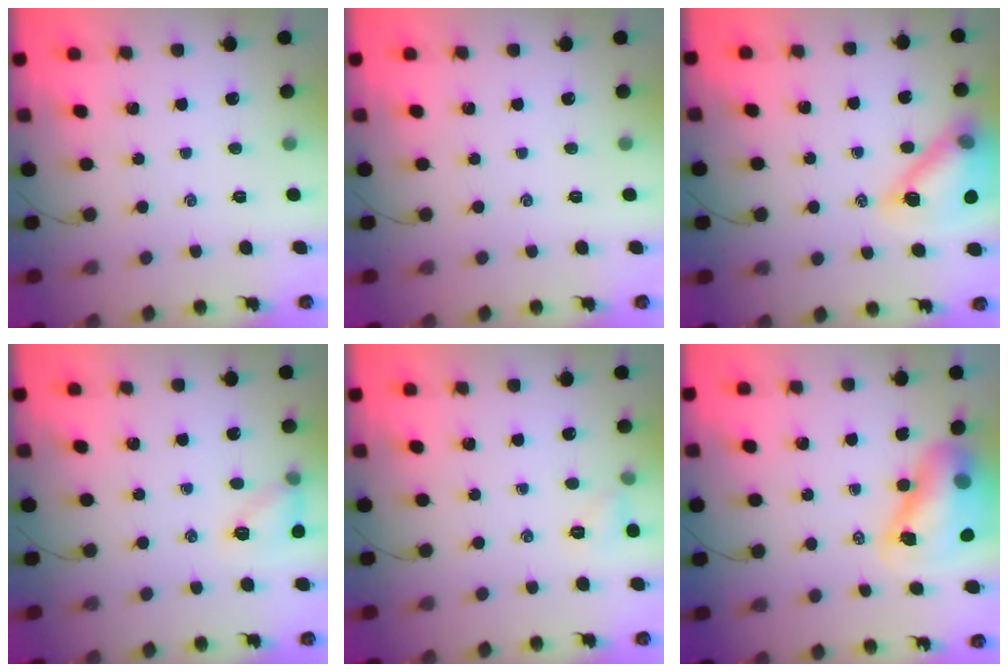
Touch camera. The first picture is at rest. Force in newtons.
{"total": 0.0}
{"total": 16.6, "press": 16.5, "slide": 2.1}
{"total": 9.4, "press": 9.2, "slide": 1.8}
{"total": 5.4, "press": 5.1, "slide": 1.5}
{"total": 12.8, "press": 12.4, "slide": 3.4}